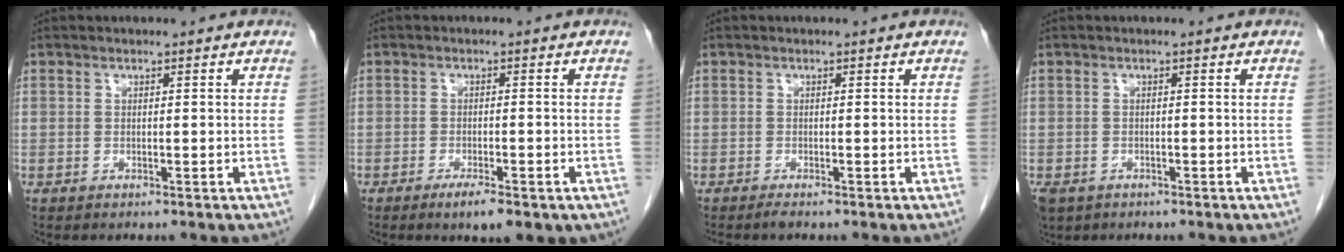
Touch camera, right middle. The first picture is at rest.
{"total": 4.8, "force": [-2.9, 1.2, 3.7], "torque": [-0.053, -0.007, -0.036]}
{"total": 0.7, "force": [-0.6, -0.1, 0.3], "torque": [-0.008, -0.001, -0.011]}
{"total": 5.0, "force": [-3.1, 3.6, 1.7], "torque": [-0.038, -0.004, -0.049]}